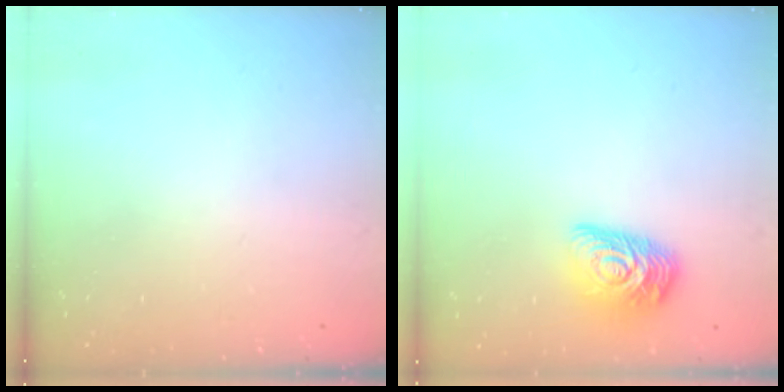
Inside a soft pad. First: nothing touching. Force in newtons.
{"total": 11.6, "press": 11.5, "slide": 1.0}